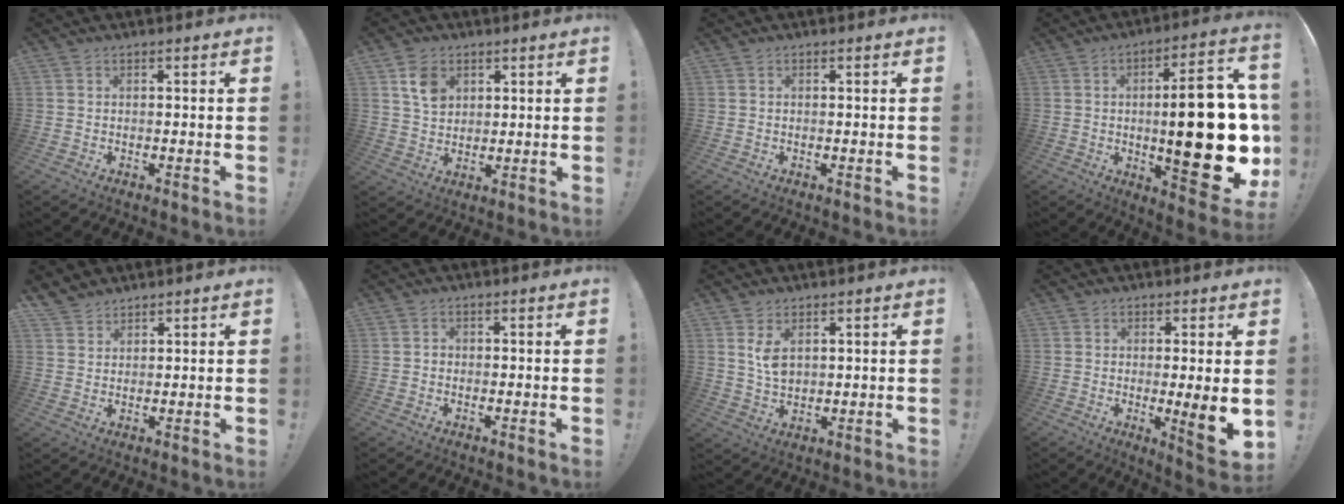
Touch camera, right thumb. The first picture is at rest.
{"total": 7.5, "force": [3.3, 5.7, 3.6], "torque": [-0.048, -0.006, 0.064]}
{"total": 0.0}
{"total": 25.7, "force": [-0.8, 7.8, 24.5], "torque": [-0.352, -0.011, -0.007]}
{"total": 3.8, "force": [3.3, 1.7, 0.5], "torque": [-0.014, -0.020, 0.065]}
{"total": 1.1, "force": [-0.6, 0.8, 0.3], "torque": [-0.007, 0.005, -0.011]}
{"total": 5.5, "force": [2.3, 3.4, 3.6], "torque": [-0.049, -0.015, 0.041]}
{"total": 8.1, "force": [-0.1, 0.4, 8.1], "torque": [-0.094, -0.026, -0.001]}